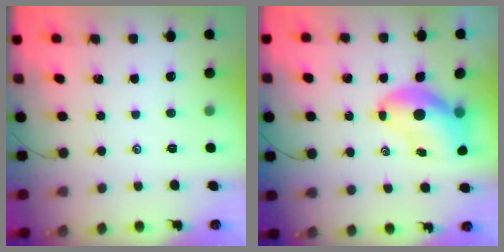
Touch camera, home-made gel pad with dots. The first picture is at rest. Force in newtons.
{"total": 9.5, "press": 9.0, "slide": 3.0}